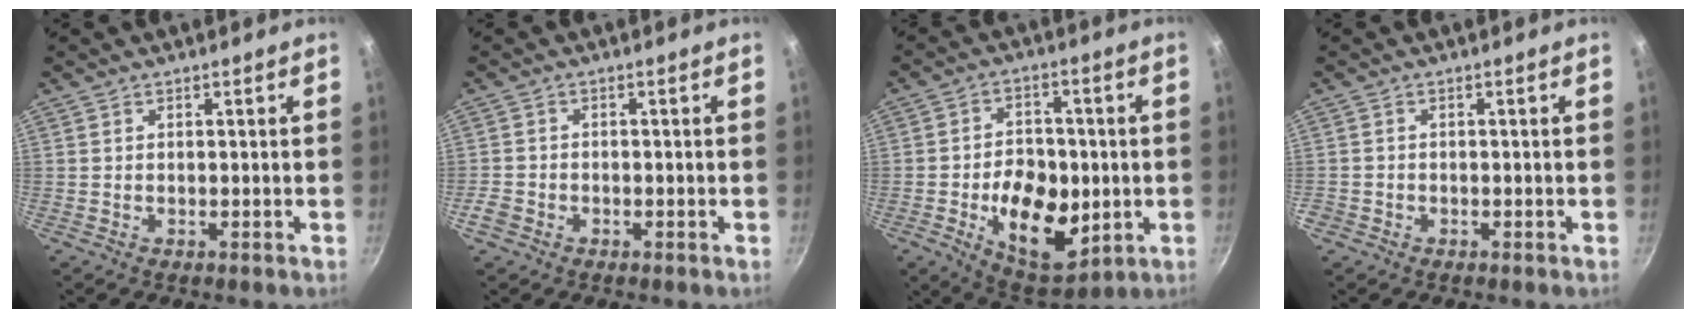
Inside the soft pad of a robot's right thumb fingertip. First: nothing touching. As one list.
[{"total": 2.9, "force": [-1.6, 2.2, 1.2], "torque": [-0.026, 0.014, -0.031]}, {"total": 16.1, "force": [-2.9, 10.3, 12.0], "torque": [-0.144, 0.001, -0.033]}, {"total": 1.3, "force": [-0.7, 1.0, 0.2], "torque": [-0.008, 0.002, -0.012]}]